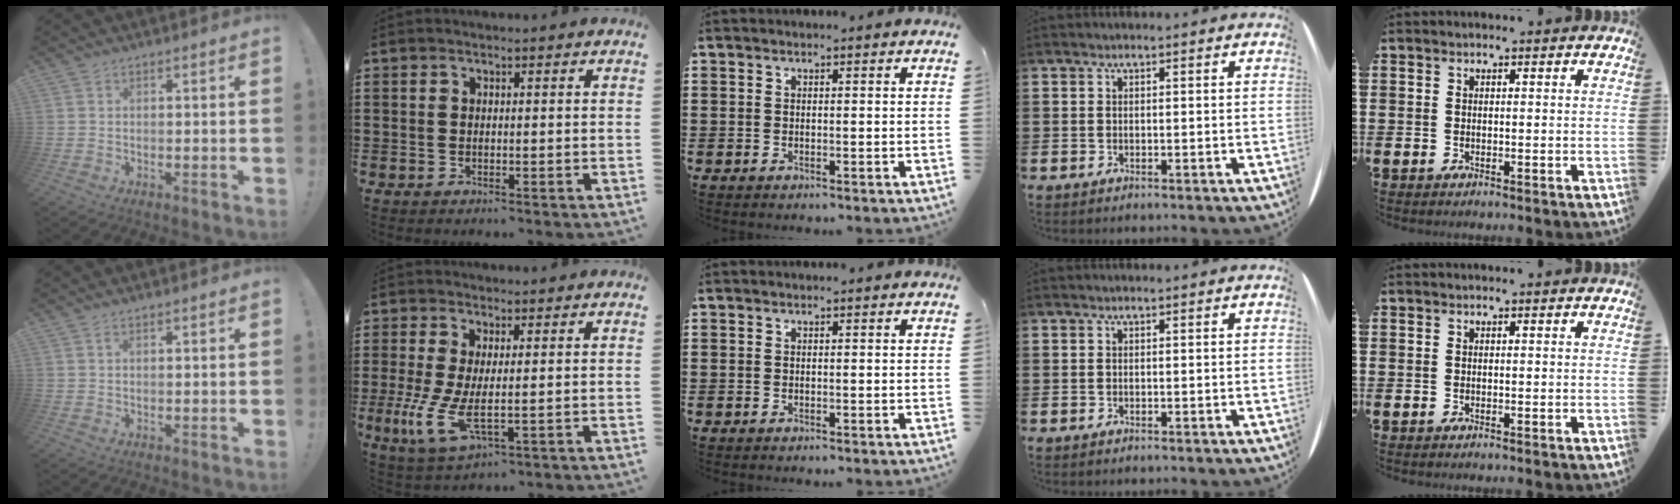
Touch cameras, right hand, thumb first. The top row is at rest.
{"thumb": {"total": 0.8, "force": [0.4, 0.2, 0.7], "torque": [-0.012, 0.000, 0.007]}, "index": {"total": 6.8, "force": [-0.4, 2.2, 6.4], "torque": [-0.151, -0.022, -0.007]}}